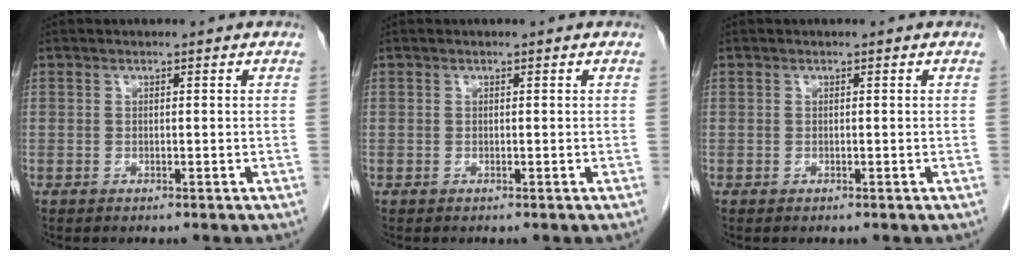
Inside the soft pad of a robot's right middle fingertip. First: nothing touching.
{"total": 0.0}
{"total": 0.0}